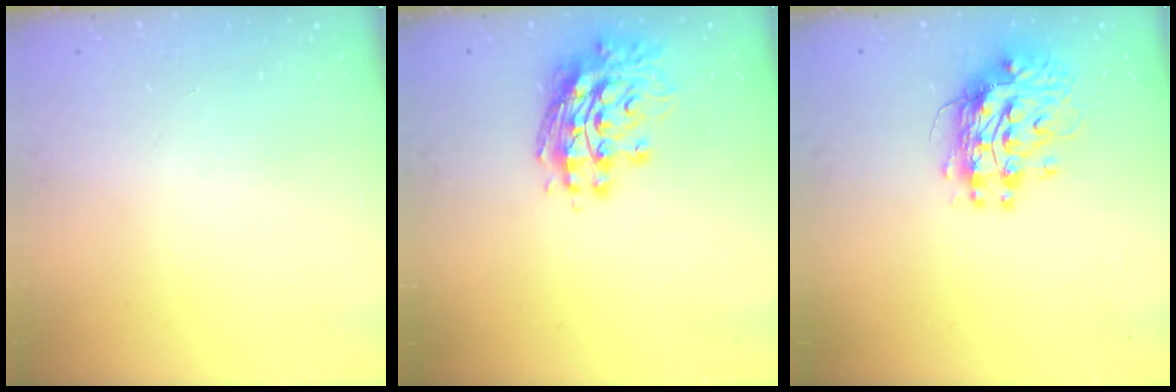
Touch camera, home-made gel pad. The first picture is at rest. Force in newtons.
{"total": 11.8, "press": 11.7, "slide": 1.3}
{"total": 11.0, "press": 10.9, "slide": 1.0}